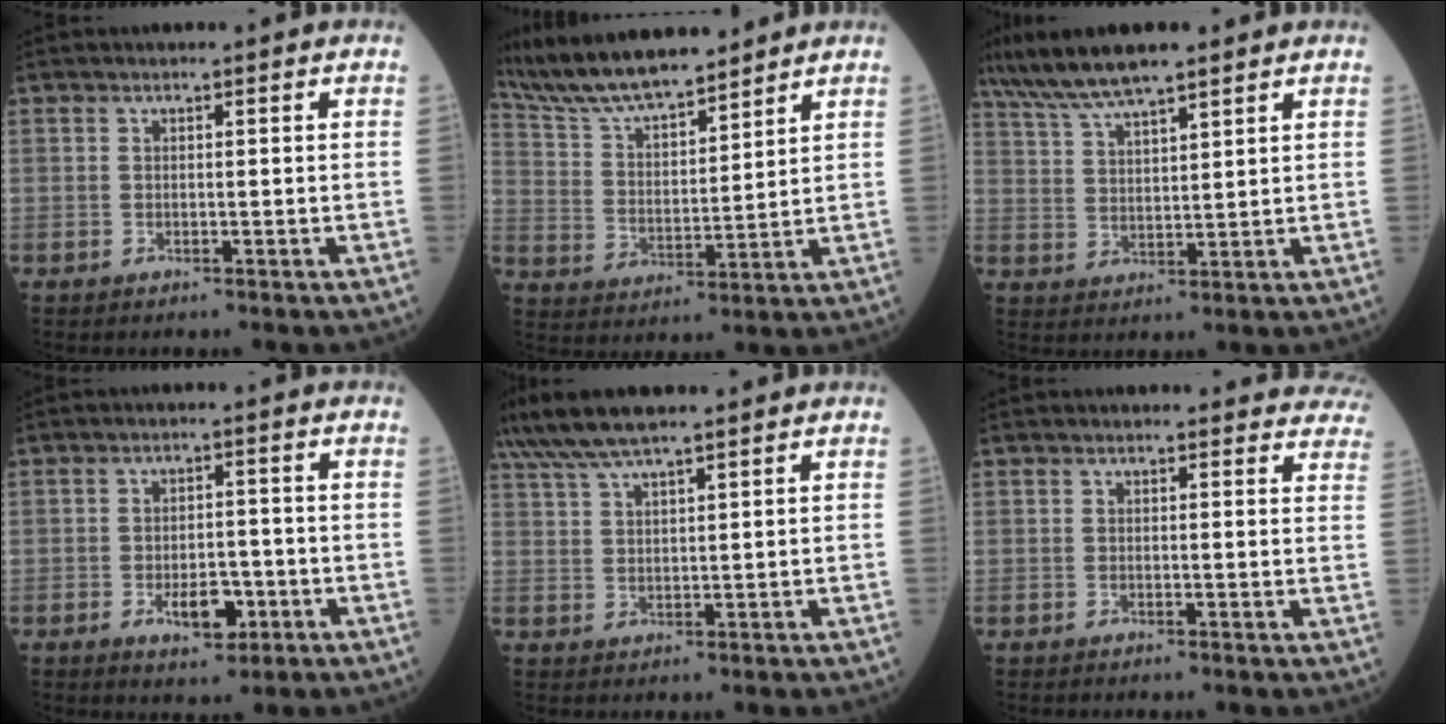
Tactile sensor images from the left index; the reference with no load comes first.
{"total": 13.9, "force": [12.5, 2.5, 5.7], "torque": [-0.113, 0.011, 0.234]}
{"total": 9.6, "force": [7.9, 1.3, 5.4], "torque": [-0.109, 0.022, 0.147]}
{"total": 5.4, "force": [-2.3, 2.6, 4.1], "torque": [-0.065, 0.001, -0.029]}
{"total": 8.4, "force": [6.9, 1.0, 4.7], "torque": [-0.094, 0.033, 0.128]}
{"total": 10.1, "force": [9.7, 2.6, 1.4], "torque": [0.029, -0.022, 0.069]}